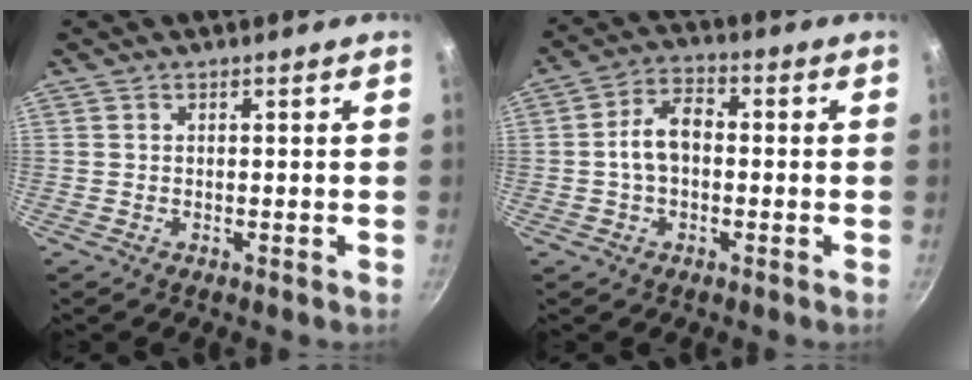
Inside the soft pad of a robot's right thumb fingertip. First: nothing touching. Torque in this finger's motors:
{"motor_torque": [0.45, 2.01, 0.95, -0.21, 0.07]}